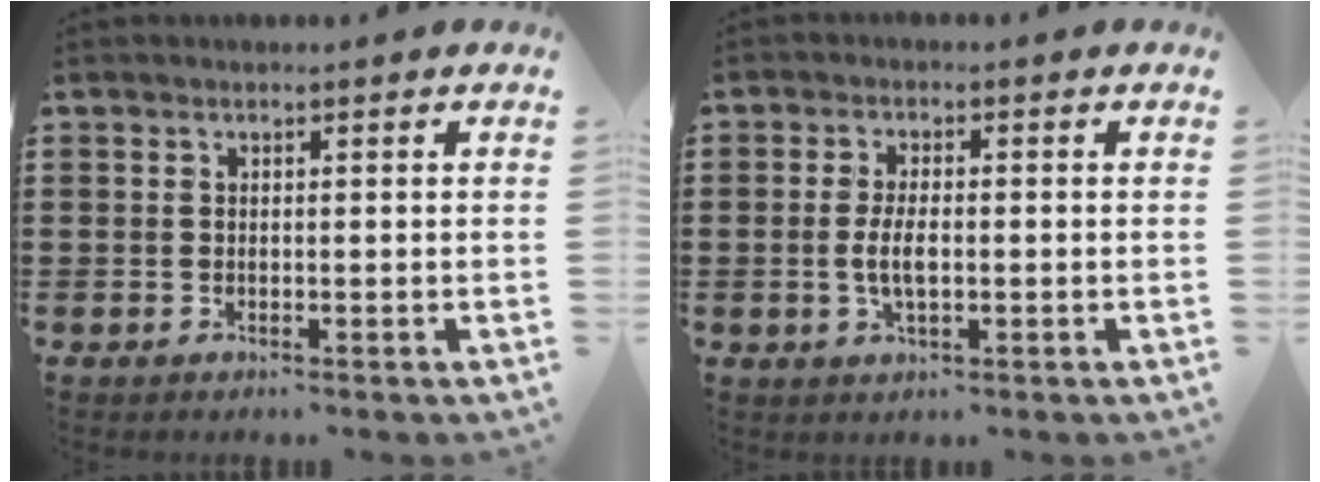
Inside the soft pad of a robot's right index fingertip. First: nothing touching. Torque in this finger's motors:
{"motor_torque": [1.96, 0.17, 0.81, 0.18]}